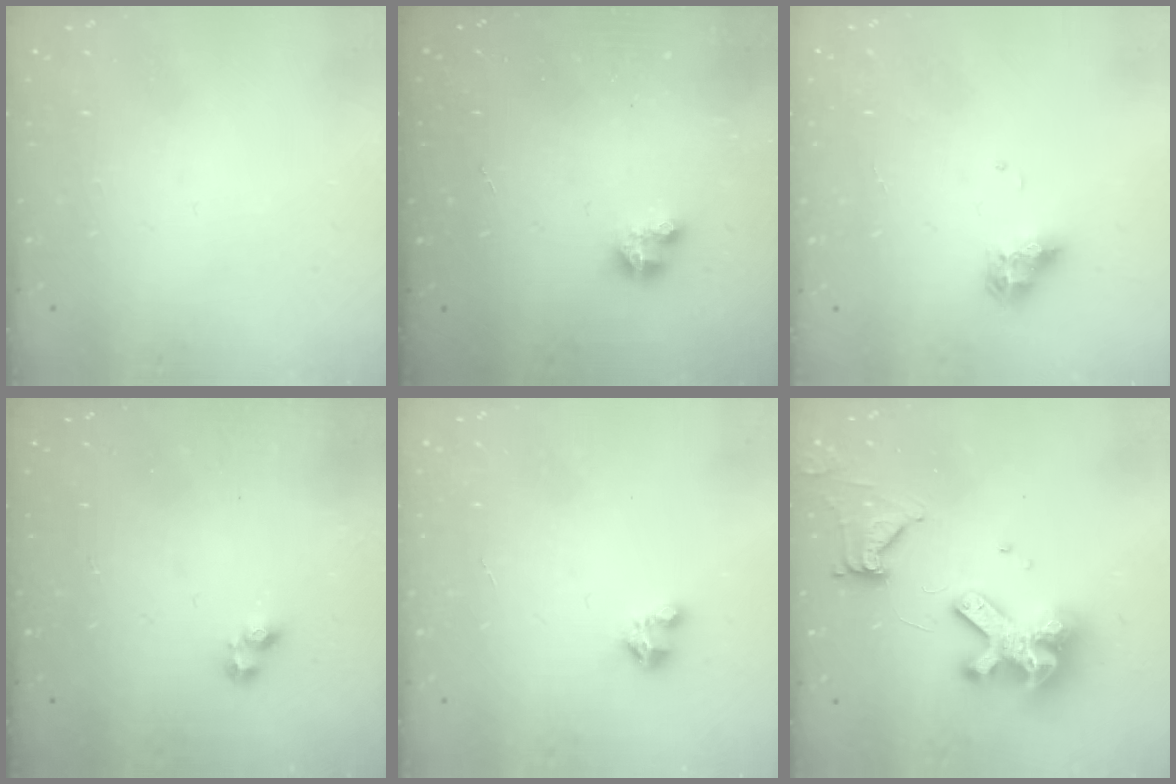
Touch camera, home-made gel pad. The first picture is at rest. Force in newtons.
{"total": 2.9, "press": 2.9, "slide": 0.2}
{"total": 7.8, "press": 7.8, "slide": 0.8}
{"total": 1.9, "press": 1.9, "slide": 0.3}
{"total": 1.6, "press": 1.6, "slide": 0.1}
{"total": 14.7, "press": 14.5, "slide": 1.8}